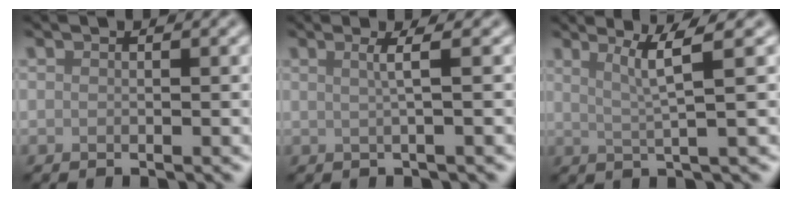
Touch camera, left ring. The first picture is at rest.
{"total": 2.2, "force": [0.4, 0.6, 2.1], "torque": [-0.032, 0.007, -0.001]}
{"total": 3.5, "force": [1.4, 0.3, 3.2], "torque": [-0.058, -0.001, 0.030]}